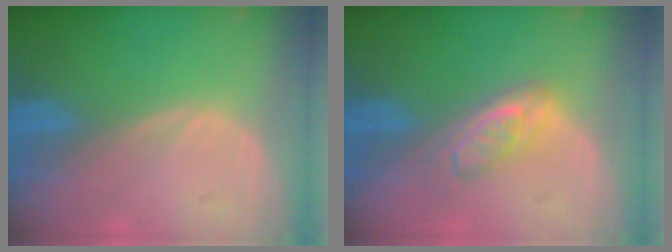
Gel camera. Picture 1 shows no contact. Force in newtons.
{"total": 4.3, "press": 4.2, "slide": 0.8}